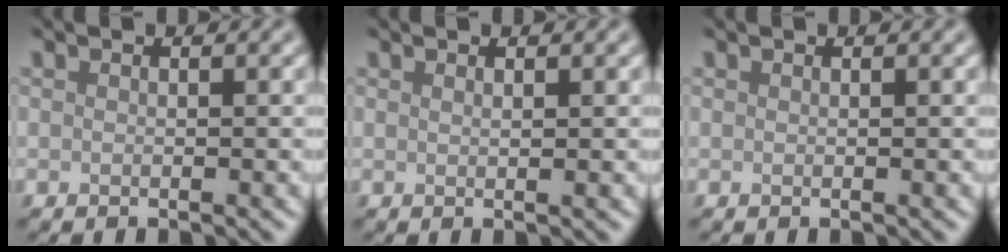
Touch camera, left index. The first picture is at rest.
{"total": 1.0, "force": [0.5, 0.3, 0.7], "torque": [-0.006, 0.001, 0.004]}
{"total": 0.0}